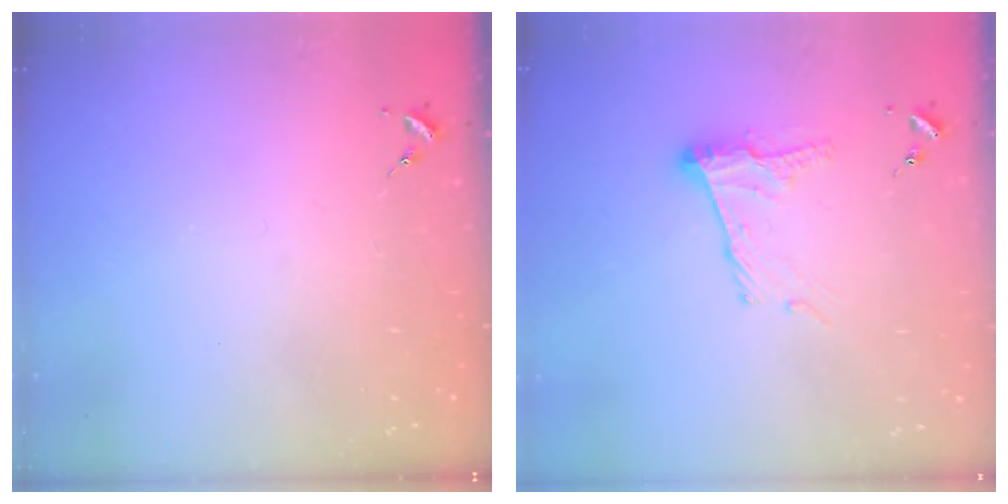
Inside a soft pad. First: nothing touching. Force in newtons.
{"total": 12.0, "press": 12.0, "slide": 0.8}